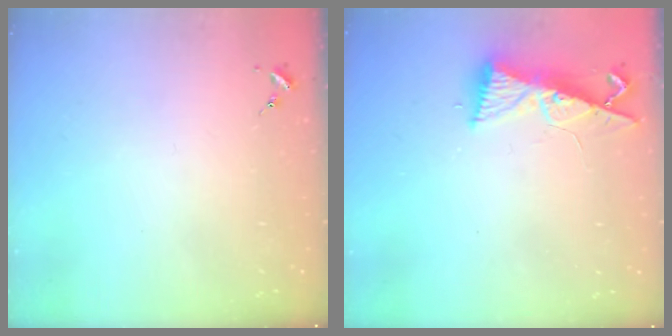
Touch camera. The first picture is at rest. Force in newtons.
{"total": 8.5, "press": 8.5, "slide": 1.0}